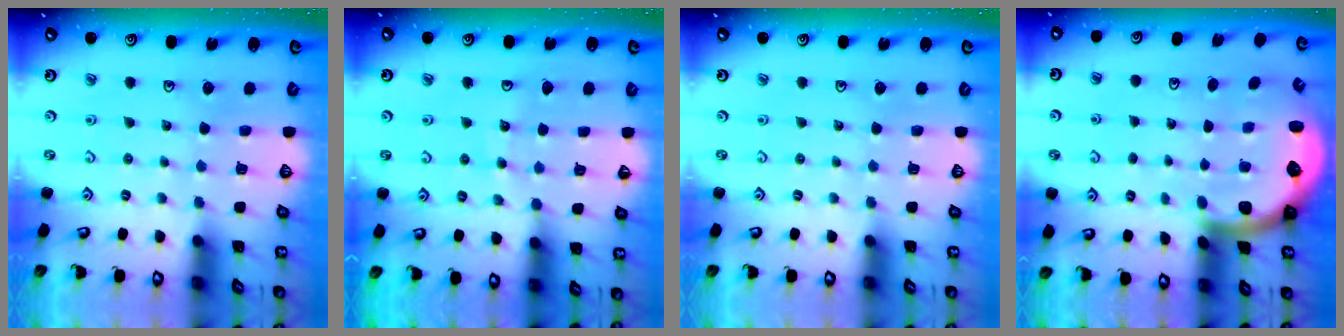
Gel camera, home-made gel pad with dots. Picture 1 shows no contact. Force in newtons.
{"total": 8.6, "press": 8.6, "slide": 1.0}
{"total": 0.0}
{"total": 4.3, "press": 4.2, "slide": 1.1}